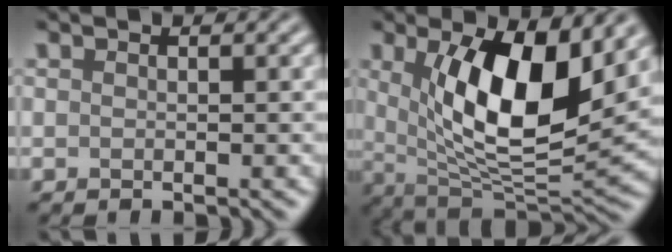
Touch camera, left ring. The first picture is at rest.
{"total": 10.5, "force": [2.6, 4.1, 9.3], "torque": [-0.155, -0.019, 0.049]}